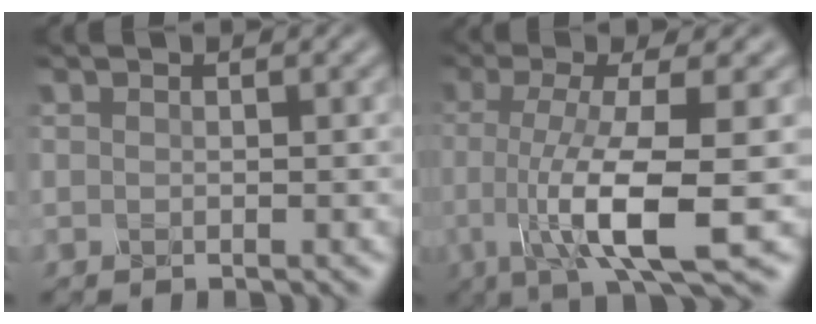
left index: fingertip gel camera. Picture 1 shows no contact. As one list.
[{"total": 8.2, "force": [-1.9, 1.6, 7.8], "torque": [-0.133, -0.014, -0.033]}]